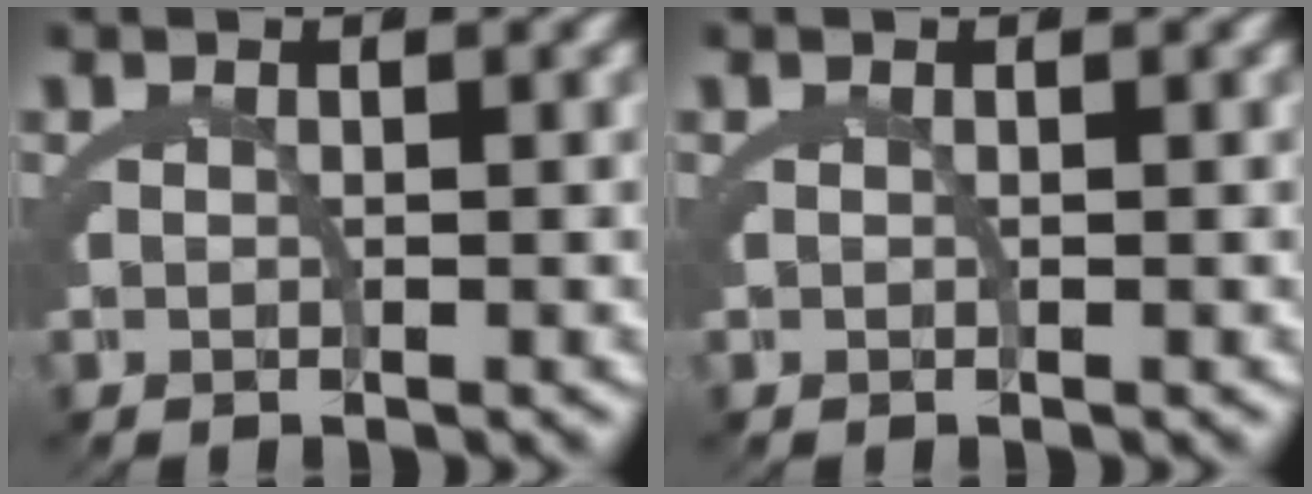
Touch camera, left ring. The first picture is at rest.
{"total": 0.0}